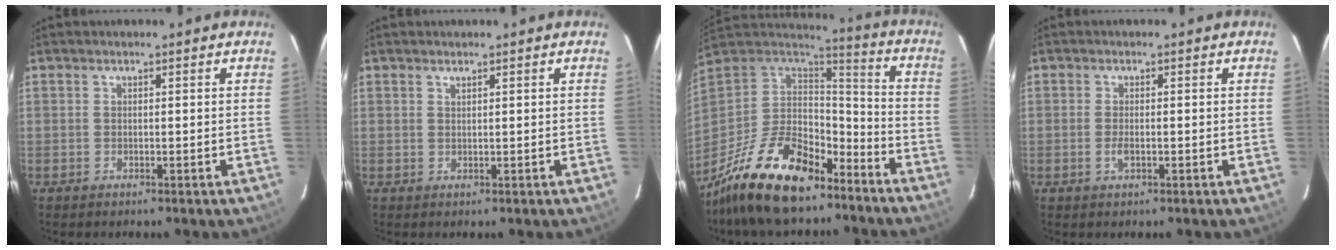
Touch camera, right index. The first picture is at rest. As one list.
[{"total": 0.6, "force": [0.5, 0.1, 0.2], "torque": [-0.002, 0.001, 0.011]}, {"total": 24.4, "force": [-16.7, 10.8, 14.2], "torque": [-0.292, -0.011, -0.273]}, {"total": 1.8, "force": [-0.6, 0.7, 1.5], "torque": [-0.033, -0.002, -0.011]}]